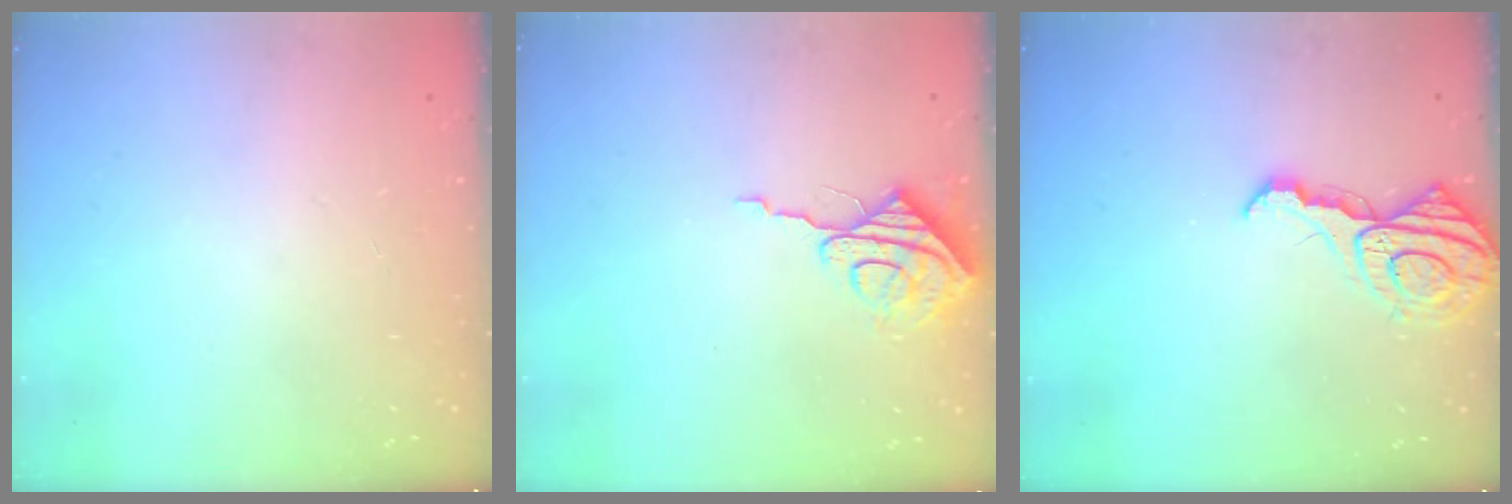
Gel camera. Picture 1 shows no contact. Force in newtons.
{"total": 8.2, "press": 8.2, "slide": 0.5}
{"total": 12.3, "press": 12.3, "slide": 0.8}